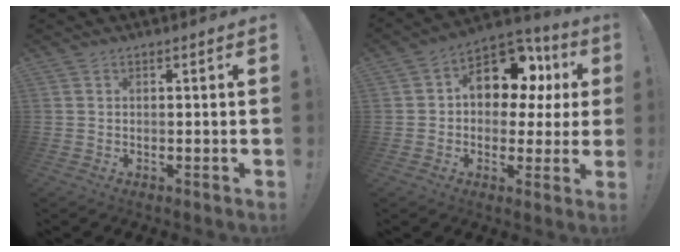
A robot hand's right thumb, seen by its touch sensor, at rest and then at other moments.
{"total": 14.7, "force": [5.6, 9.7, 9.5], "torque": [-0.139, -0.023, 0.101]}